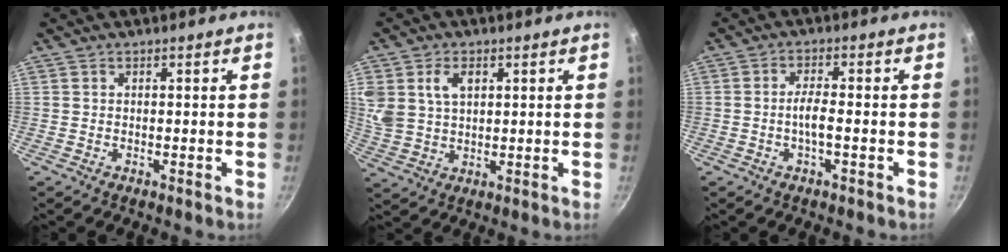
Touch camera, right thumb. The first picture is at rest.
{"total": 9.2, "force": [3.3, 6.4, 5.6], "torque": [-0.103, -0.008, 0.068]}
{"total": 3.5, "force": [-1.0, 0.9, 3.2], "torque": [-0.065, 0.016, -0.023]}